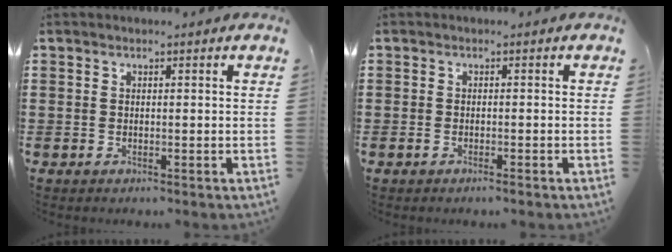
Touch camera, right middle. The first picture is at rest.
{"total": 0.8, "force": [-0.5, 0.2, 0.6], "torque": [-0.012, -0.003, -0.010]}